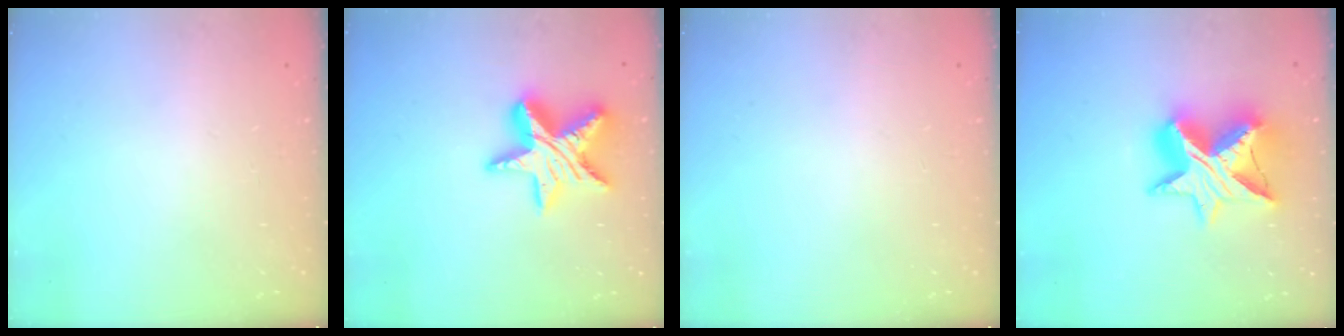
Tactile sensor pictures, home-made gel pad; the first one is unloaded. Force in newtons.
{"total": 16.5, "press": 16.4, "slide": 1.2}
{"total": 0.0}
{"total": 16.8, "press": 16.8, "slide": 1.0}